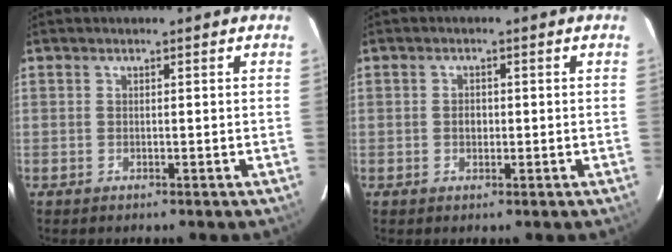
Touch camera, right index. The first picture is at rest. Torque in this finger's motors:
{"motor_torque": [0.19, 0.10, 0.14, 0.03]}